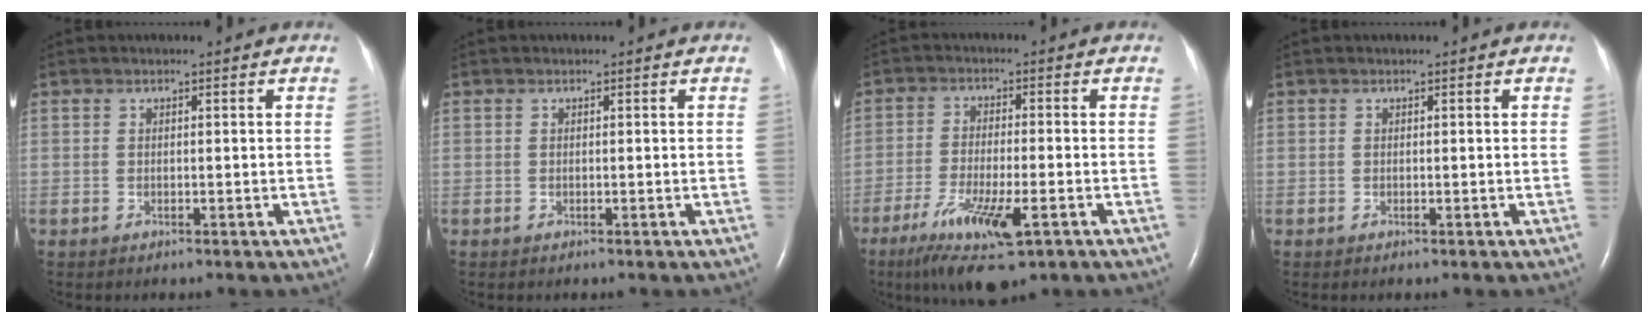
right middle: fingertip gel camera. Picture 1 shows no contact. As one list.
[{"total": 0.0}, {"total": 11.2, "force": [-5.9, 2.1, 9.2], "torque": [-0.174, -0.028, -0.096]}, {"total": 0.0}]